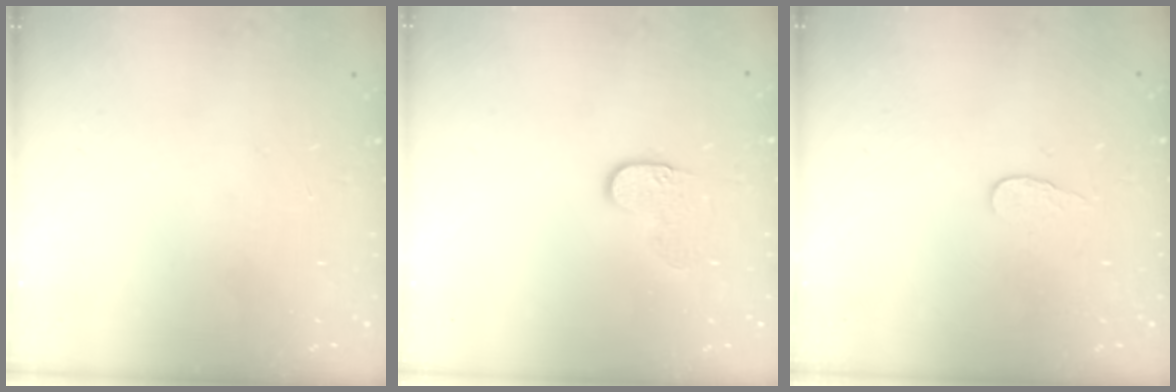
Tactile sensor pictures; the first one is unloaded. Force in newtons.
{"total": 5.4, "press": 5.4, "slide": 0.3}
{"total": 3.1, "press": 3.1, "slide": 0.3}